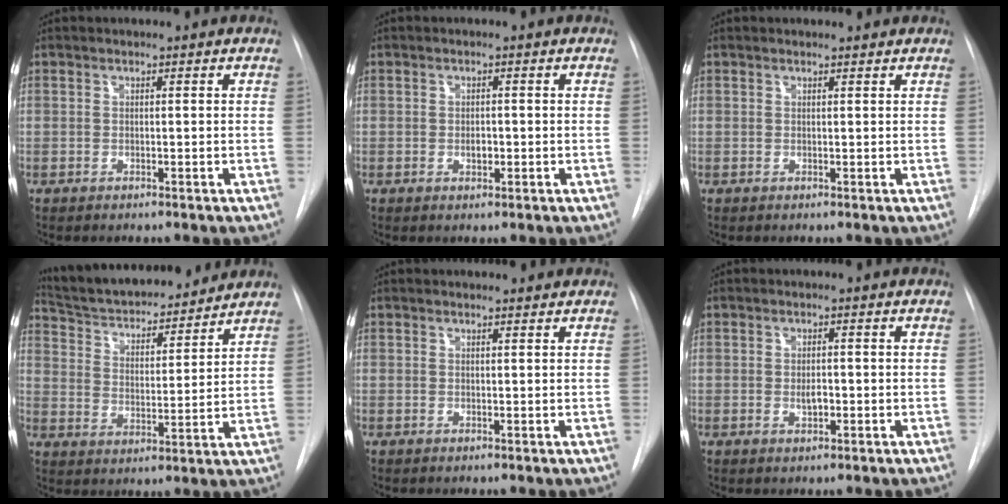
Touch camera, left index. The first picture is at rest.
{"total": 1.4, "force": [-0.5, 0.8, 1.1], "torque": [-0.018, -0.003, -0.007]}
{"total": 1.6, "force": [1.6, 0.3, 0.2], "torque": [-0.009, 0.005, 0.018]}
{"total": 17.9, "force": [16.4, 3.7, 6.2], "torque": [-0.101, 0.006, 0.255]}
{"total": 1.9, "force": [1.8, 0.4, 0.3], "torque": [-0.009, 0.004, 0.019]}
{"total": 1.7, "force": [-0.6, 0.6, 1.5], "torque": [-0.029, -0.005, -0.008]}